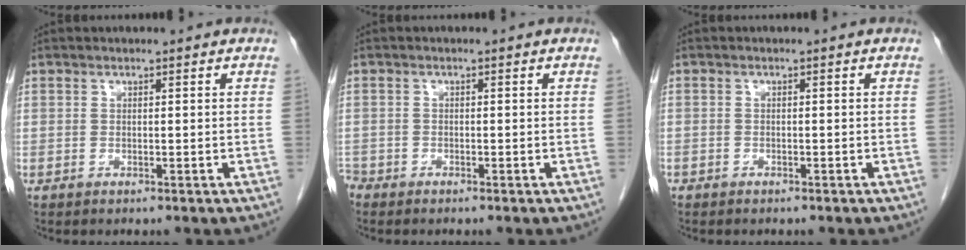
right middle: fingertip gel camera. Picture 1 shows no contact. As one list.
[{"total": 1.9, "force": [-1.7, 0.9, 0.2], "torque": [-0.007, -0.001, -0.031]}, {"total": 0.8, "force": [-0.6, 0.5, 0.1], "torque": [-0.007, 0.001, -0.012]}]